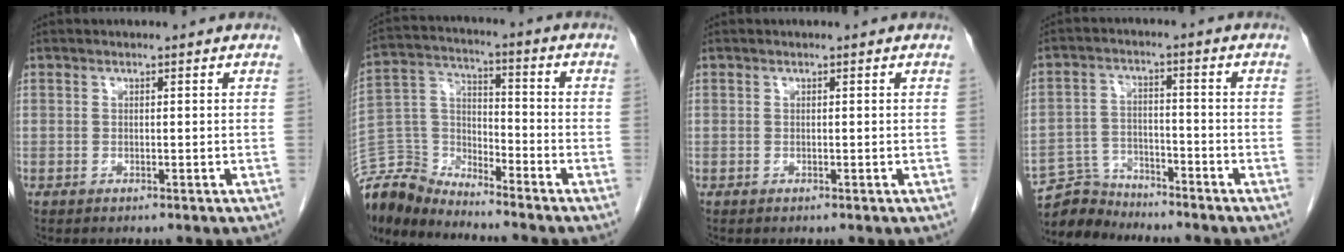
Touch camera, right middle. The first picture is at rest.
{"total": 10.9, "force": [-10.8, 1.1, 0.2], "torque": [-0.013, 0.031, -0.217]}
{"total": 0.0}
{"total": 6.4, "force": [-6.1, 1.5, -0.5], "torque": [0.003, 0.003, -0.115]}